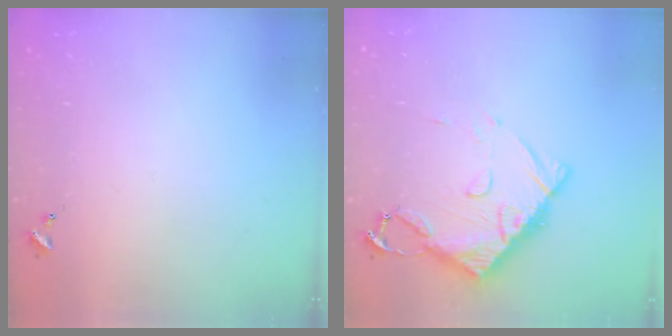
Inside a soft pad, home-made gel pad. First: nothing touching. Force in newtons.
{"total": 11.5, "press": 11.5, "slide": 1.1}